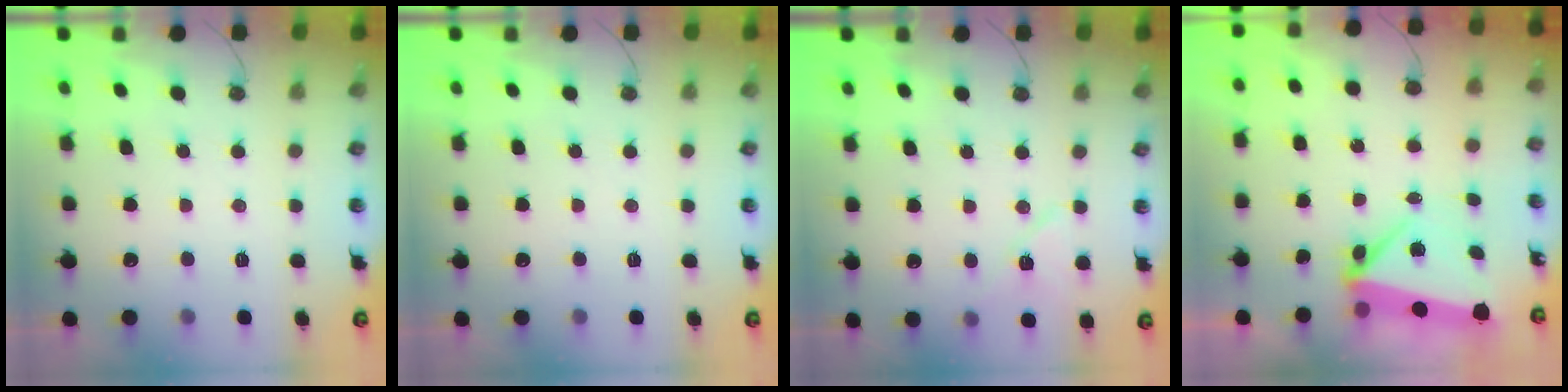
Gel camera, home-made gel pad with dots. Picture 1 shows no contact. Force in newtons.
{"total": 0.0}
{"total": 8.2, "press": 6.9, "slide": 4.4}
{"total": 8.1, "press": 4.9, "slide": 6.4}